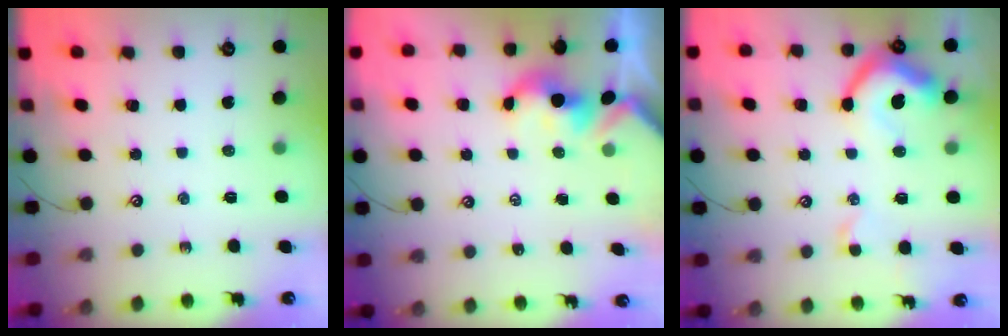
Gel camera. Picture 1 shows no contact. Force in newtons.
{"total": 1.6, "press": 1.6, "slide": 0.2}
{"total": 10.7, "press": 10.5, "slide": 1.7}